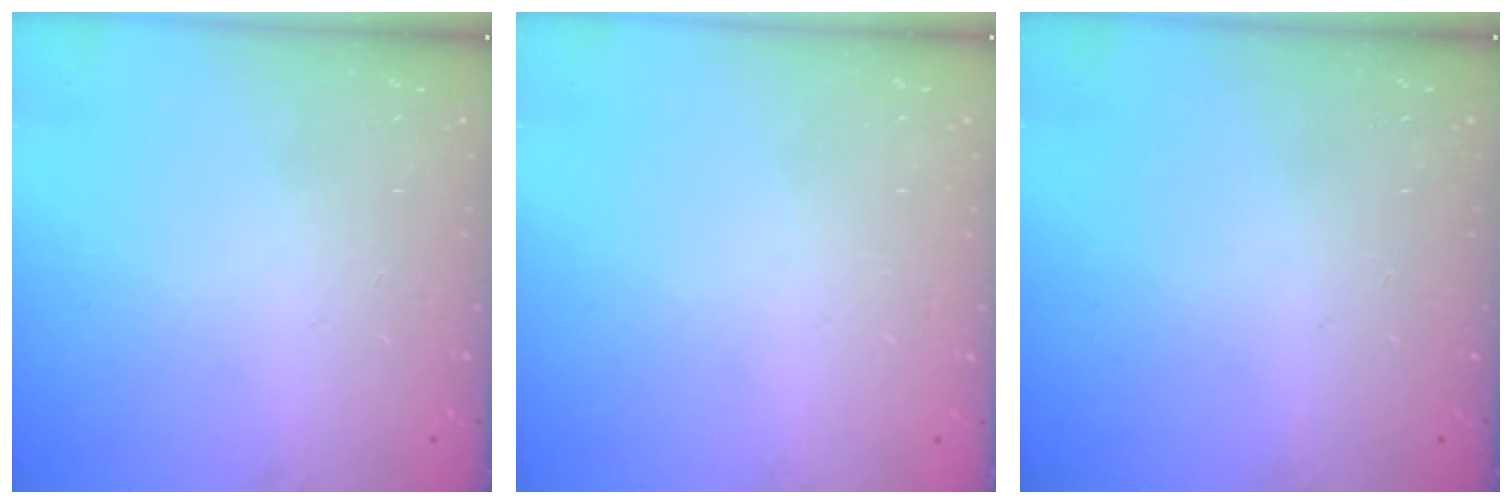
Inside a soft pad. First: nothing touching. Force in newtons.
{"total": 0.0}
{"total": 0.0}